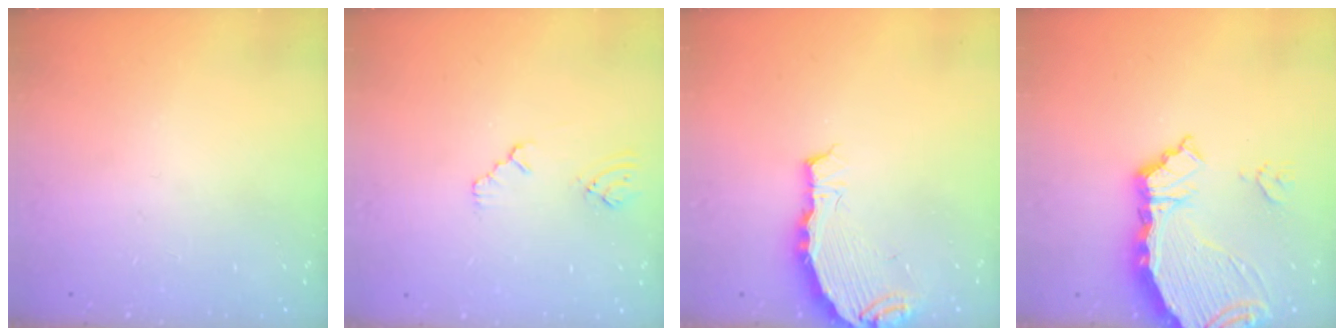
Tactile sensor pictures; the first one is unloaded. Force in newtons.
{"total": 2.4, "press": 2.3, "slide": 0.4}
{"total": 4.7, "press": 4.6, "slide": 0.2}
{"total": 9.4, "press": 8.7, "slide": 3.7}